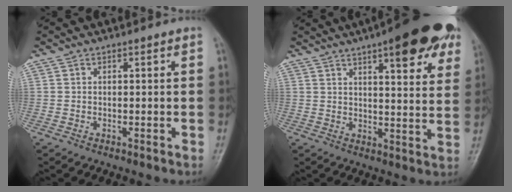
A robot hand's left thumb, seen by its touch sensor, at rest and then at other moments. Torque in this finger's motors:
{"motor_torque": [2.76, 1.82, 1.47, -1.30, 0.09]}